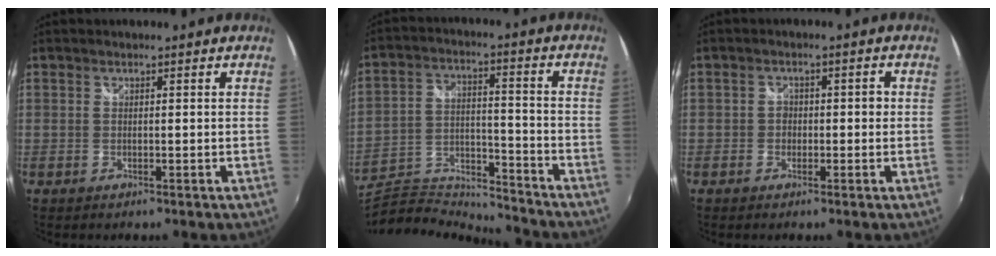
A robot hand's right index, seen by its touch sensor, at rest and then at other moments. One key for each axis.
{"total": 15.6, "fx": -14.3, "fy": 4.0, "fz": 4.9, "tx": -0.111, "ty": 0.008, "tz": -0.246}
{"total": 2.4, "fx": -1.0, "fy": 2.1, "fz": 0.7, "tx": -0.011, "ty": 0.004, "tz": -0.019}